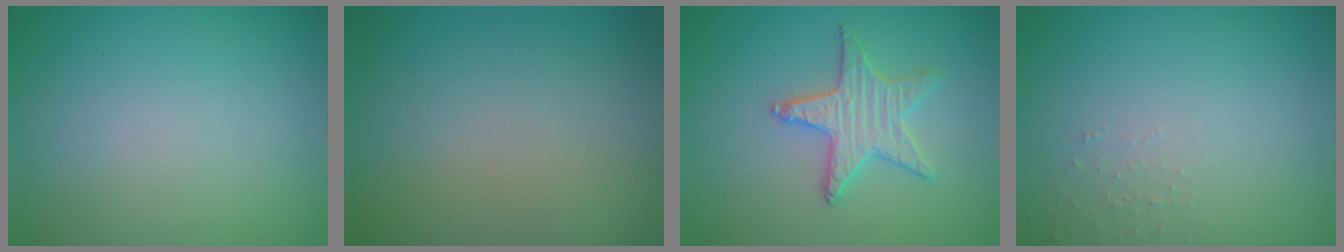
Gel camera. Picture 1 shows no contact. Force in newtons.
{"total": 0.0}
{"total": 3.2, "press": 3.2, "slide": 0.2}
{"total": 1.1, "press": 1.0, "slide": 0.2}